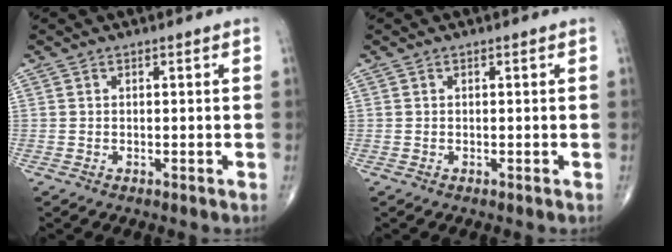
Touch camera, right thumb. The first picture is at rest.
{"total": 0.0}